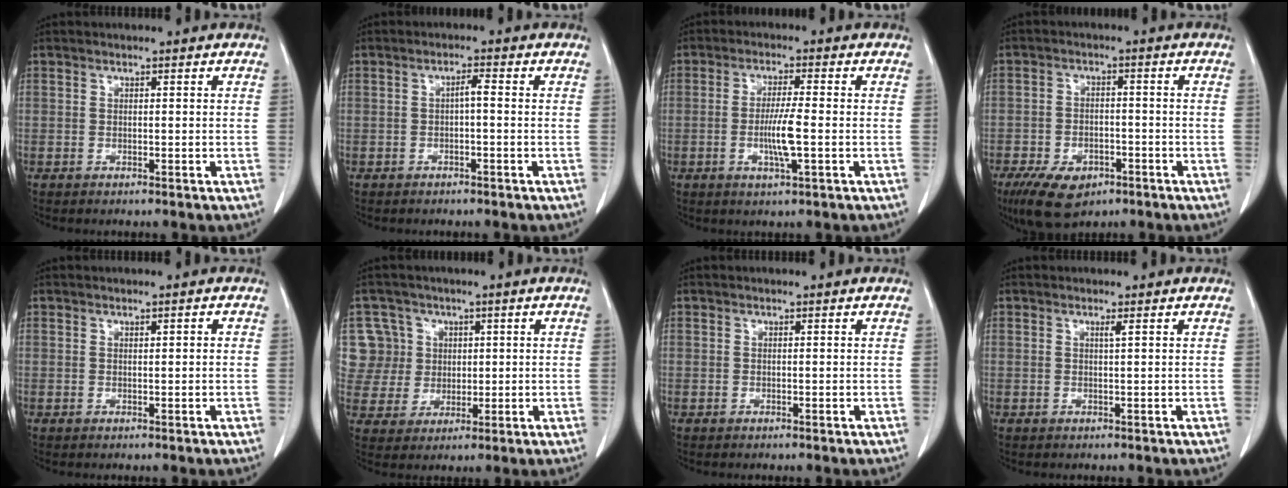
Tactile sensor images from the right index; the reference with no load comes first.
{"total": 1.6, "force": [-0.2, 0.3, 1.6], "torque": [-0.029, 0.005, -0.002]}
{"total": 5.4, "force": [-1.2, 0.2, 5.3], "torque": [-0.105, -0.009, -0.019]}
{"total": 9.2, "force": [-5.6, 5.1, 5.3], "torque": [-0.094, -0.002, -0.087]}
{"total": 0.6, "force": [0.2, 0.1, 0.6], "torque": [-0.013, 0.001, 0.003]}
{"total": 8.4, "force": [2.4, 8.1, 0.2], "torque": [-0.001, 0.026, 0.059]}
{"total": 0.0}
{"total": 0.6, "force": [0.3, -0.1, 0.5], "torque": [-0.014, -0.001, 0.011]}